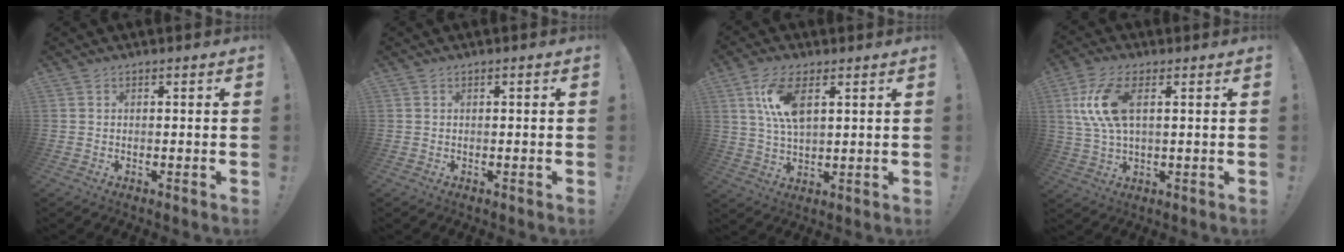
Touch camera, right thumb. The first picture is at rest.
{"total": 0.0}
{"total": 10.4, "force": [3.8, 4.6, 8.5], "torque": [-0.163, -0.008, 0.067]}
{"total": 12.1, "force": [3.1, 5.6, 10.3], "torque": [-0.207, -0.006, 0.057]}